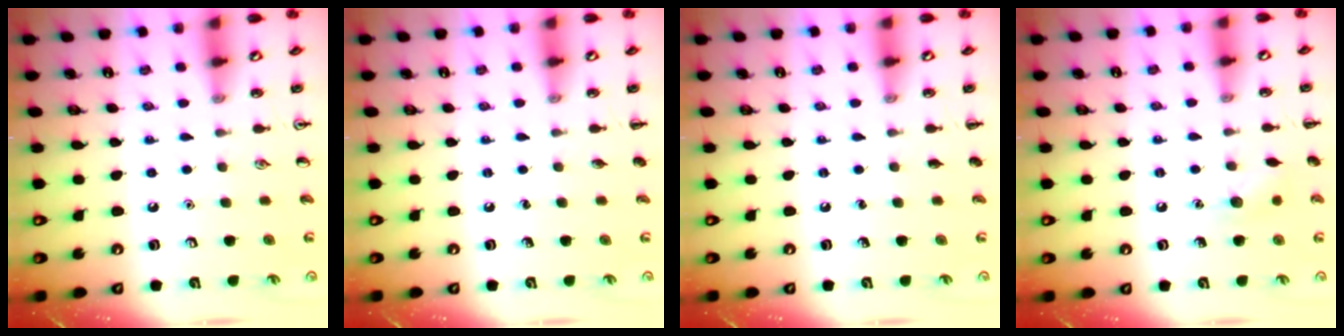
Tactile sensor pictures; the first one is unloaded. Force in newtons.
{"total": 0.0}
{"total": 0.0}
{"total": 5.8, "press": 5.6, "slide": 1.4}